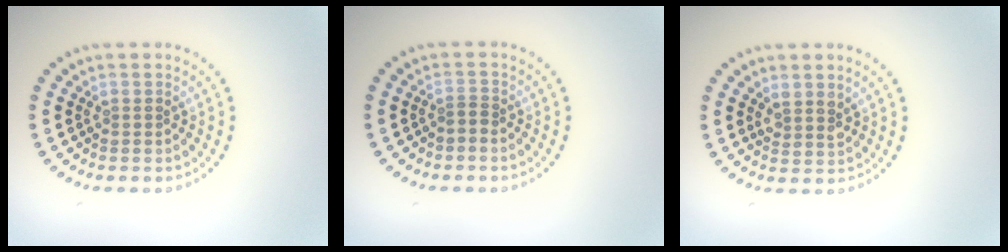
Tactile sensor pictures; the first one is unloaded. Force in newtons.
{"total": 0.7, "press": 0.4, "slide": 0.5}
{"total": 1.7, "press": 1.5, "slide": 0.8}